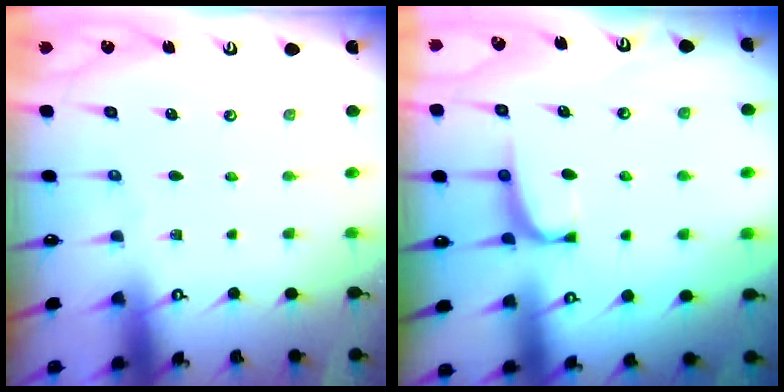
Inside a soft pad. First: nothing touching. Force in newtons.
{"total": 0.7, "press": 0.0, "slide": 0.7}